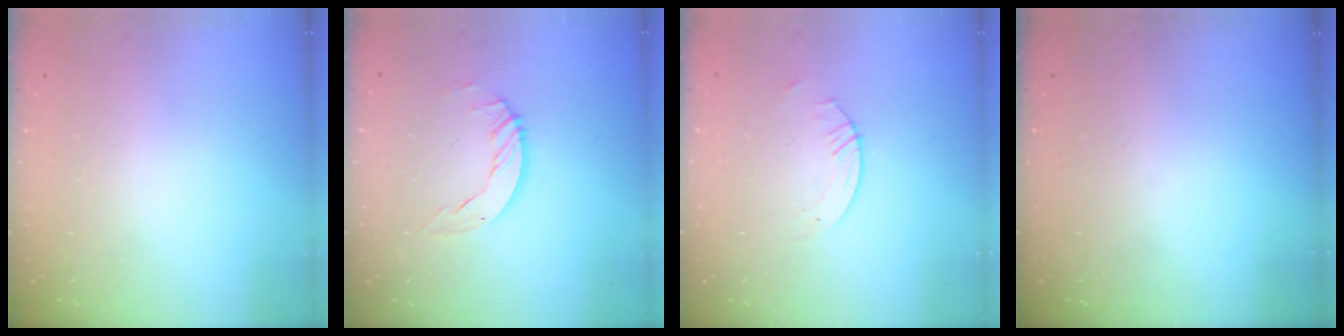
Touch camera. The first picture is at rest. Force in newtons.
{"total": 5.9, "press": 5.9, "slide": 0.4}
{"total": 0.8, "press": 0.8, "slide": 0.2}
{"total": 0.0}